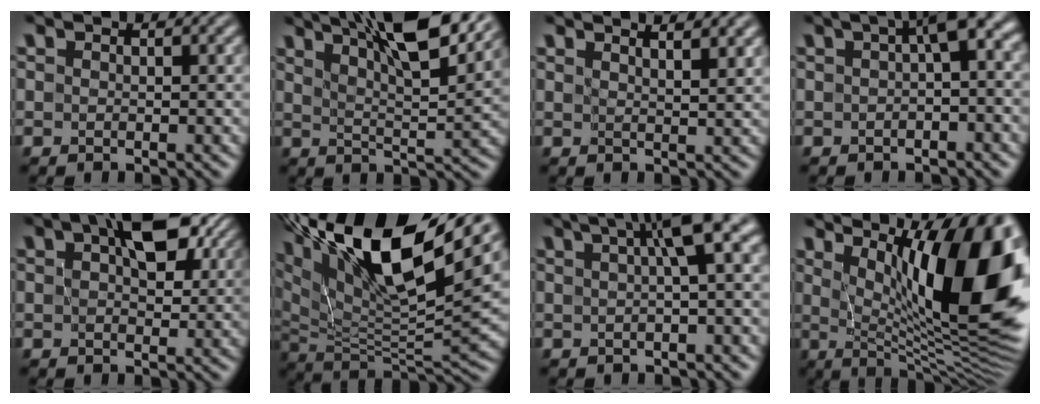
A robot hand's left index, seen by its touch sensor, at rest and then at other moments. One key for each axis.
{"total": 10.5, "fx": 7.1, "fy": 2.3, "fz": 7.4, "tx": -0.099, "ty": 0.022, "tz": 0.092}
{"total": 3.1, "fx": 2.5, "fy": 0.6, "fz": 1.8, "tx": -0.008, "ty": 0.012, "tz": 0.024}
{"total": 4.5, "fx": 0.9, "fy": 1.4, "fz": 4.2, "tx": -0.047, "ty": 0.023, "tz": 0.005}
{"total": 7.3, "fx": 2.7, "fy": 3.9, "fz": 5.6, "tx": -0.089, "ty": 0.012, "tz": 0.034}
{"total": 17.2, "fx": 9.2, "fy": 5.2, "fz": 13.6, "tx": -0.277, "ty": 0.031, "tz": 0.168}
{"total": 6.1, "fx": 1.9, "fy": 1.2, "fz": 5.7, "tx": -0.066, "ty": 0.027, "tz": 0.022}
{"total": 16.2, "fx": 4.3, "fy": 5.0, "fz": 14.8, "tx": -0.173, "ty": 0.009, "tz": 0.070}